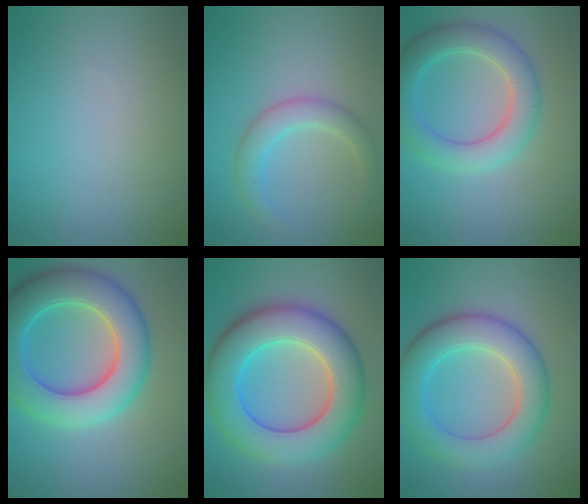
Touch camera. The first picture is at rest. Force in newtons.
{"total": 3.1, "press": 3.1, "slide": 0.3}
{"total": 5.3, "press": 5.3, "slide": 0.2}
{"total": 9.6, "press": 9.6, "slide": 0.5}
{"total": 10.9, "press": 10.9, "slide": 0.1}
{"total": 7.2, "press": 7.2, "slide": 0.2}